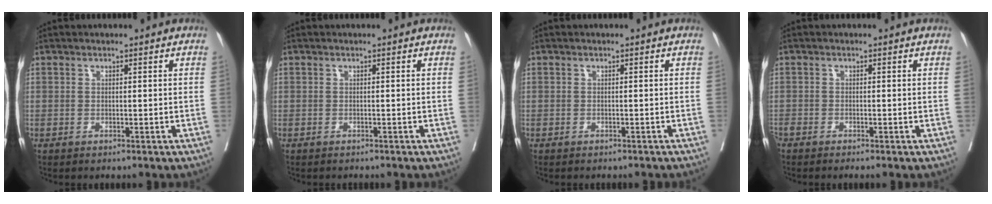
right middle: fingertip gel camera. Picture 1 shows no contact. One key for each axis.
{"total": 0.9, "fx": -0.9, "fy": 0.2, "fz": 0.2, "tx": -0.008, "ty": -0.002, "tz": -0.014}
{"total": 2.4, "fx": -2.3, "fy": 0.5, "fz": 0.6, "tx": -0.011, "ty": -0.003, "tz": -0.028}
{"total": 1.5, "fx": -1.4, "fy": -0.2, "fz": 0.6, "tx": -0.011, "ty": -0.003, "tz": -0.028}